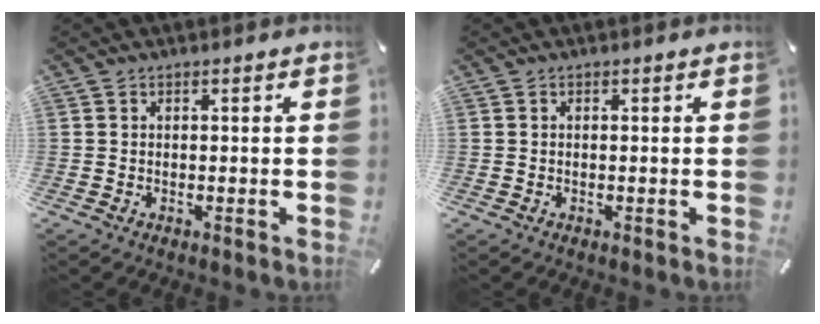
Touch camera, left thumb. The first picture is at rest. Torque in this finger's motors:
{"motor_torque": [-0.09, 0.11, 0.00, 0.00, 0.00]}